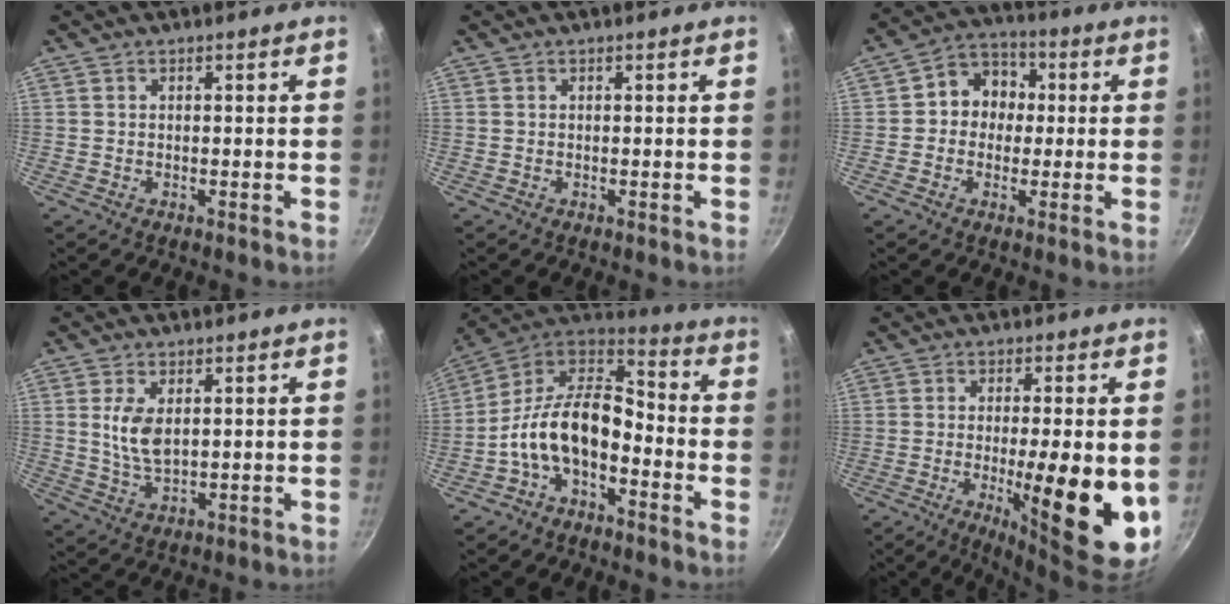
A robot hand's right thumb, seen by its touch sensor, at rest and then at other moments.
{"total": 0.0}
{"total": 8.5, "force": [0.3, 7.5, 3.9], "torque": [-0.017, 0.020, -0.012]}
{"total": 6.4, "force": [1.4, 3.4, 5.2], "torque": [-0.100, -0.014, 0.031]}
{"total": 15.4, "force": [-5.1, 8.9, 11.6], "torque": [-0.200, 0.070, -0.114]}
{"total": 15.5, "force": [-2.7, 3.6, 14.8], "torque": [-0.214, -0.005, -0.034]}